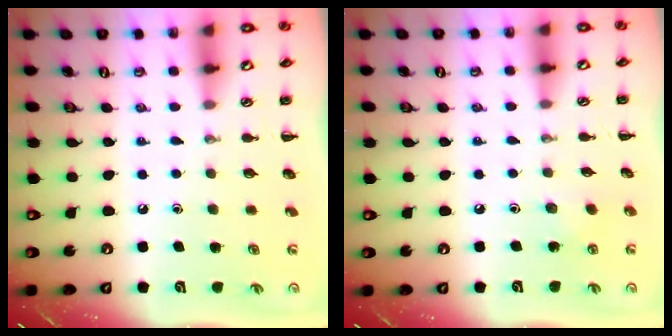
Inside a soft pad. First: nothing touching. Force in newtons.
{"total": 2.6, "press": 2.4, "slide": 0.9}